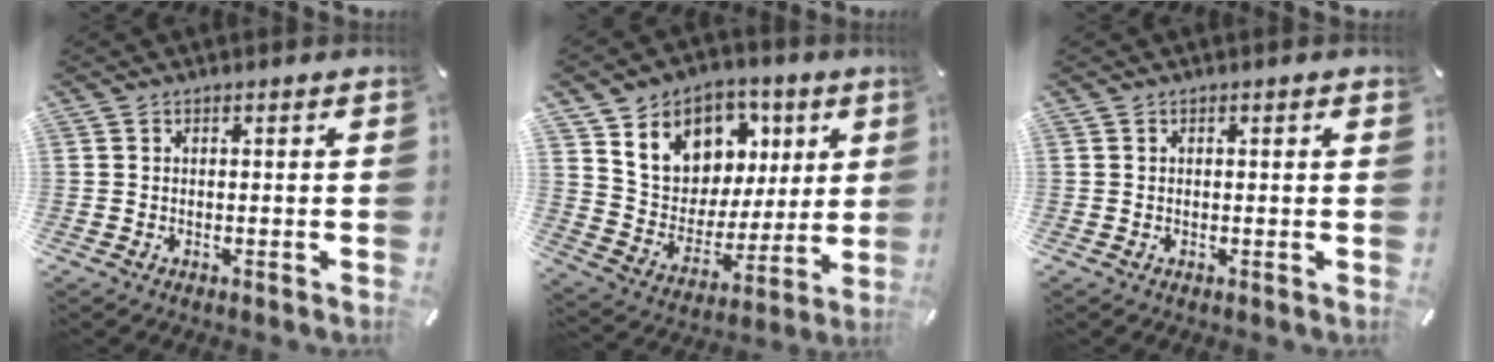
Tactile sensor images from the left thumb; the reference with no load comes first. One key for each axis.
{"total": 13.1, "fx": 5.9, "fy": 11.2, "fz": 3.1, "tx": -0.060, "ty": -0.043, "tz": 0.117}
{"total": 0.6, "fx": 0.2, "fy": 0.1, "fz": 0.6, "tx": -0.010, "ty": 0.001, "tz": 0.003}